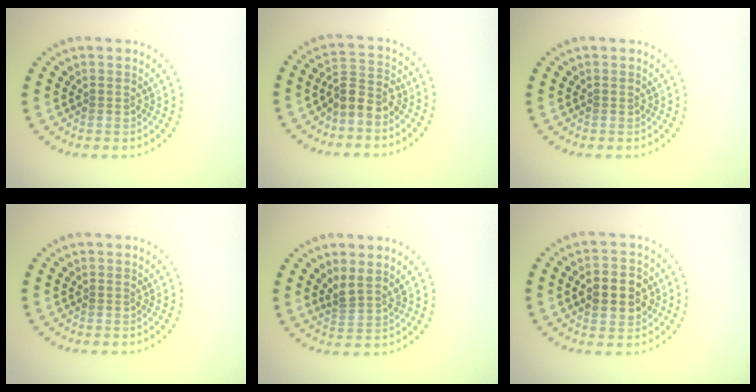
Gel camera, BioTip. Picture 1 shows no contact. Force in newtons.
{"total": 2.7, "press": 2.4, "slide": 1.3}
{"total": 0.0}
{"total": 0.0}
{"total": 2.1, "press": 1.5, "slide": 1.4}
{"total": 4.1, "press": 4.1, "slide": 0.3}